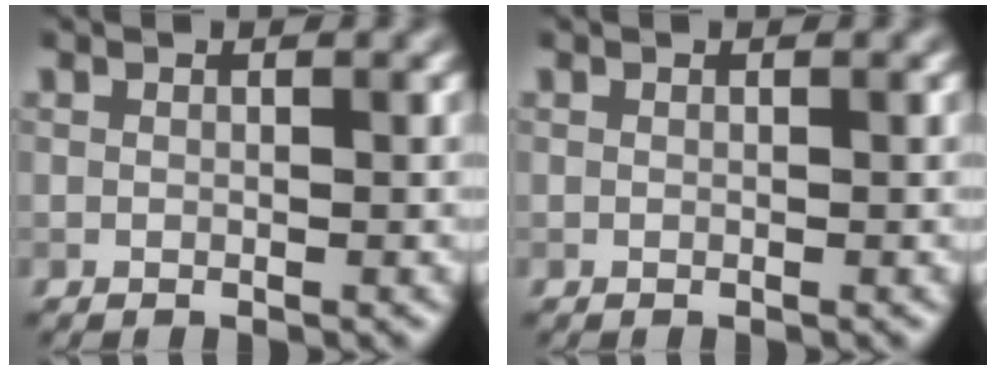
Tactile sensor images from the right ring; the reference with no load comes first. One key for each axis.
{"total": 0.0}